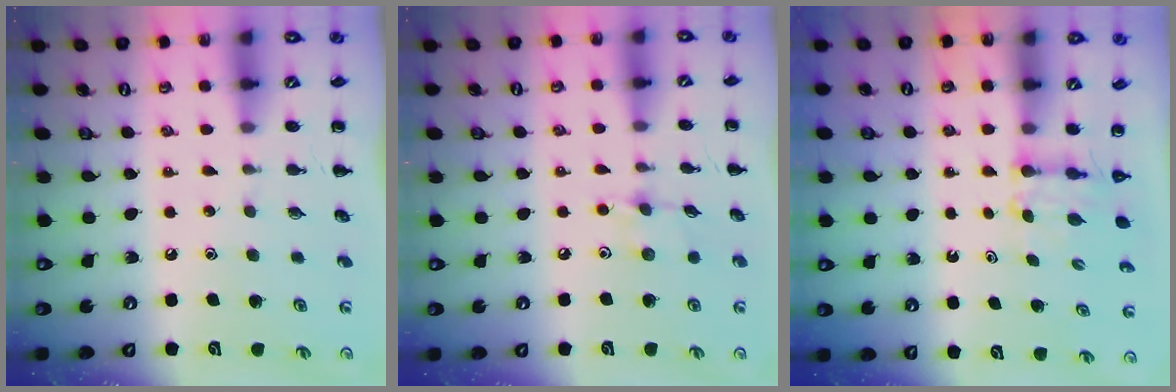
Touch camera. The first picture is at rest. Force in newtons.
{"total": 5.1, "press": 5.0, "slide": 1.0}
{"total": 2.7, "press": 2.5, "slide": 1.1}